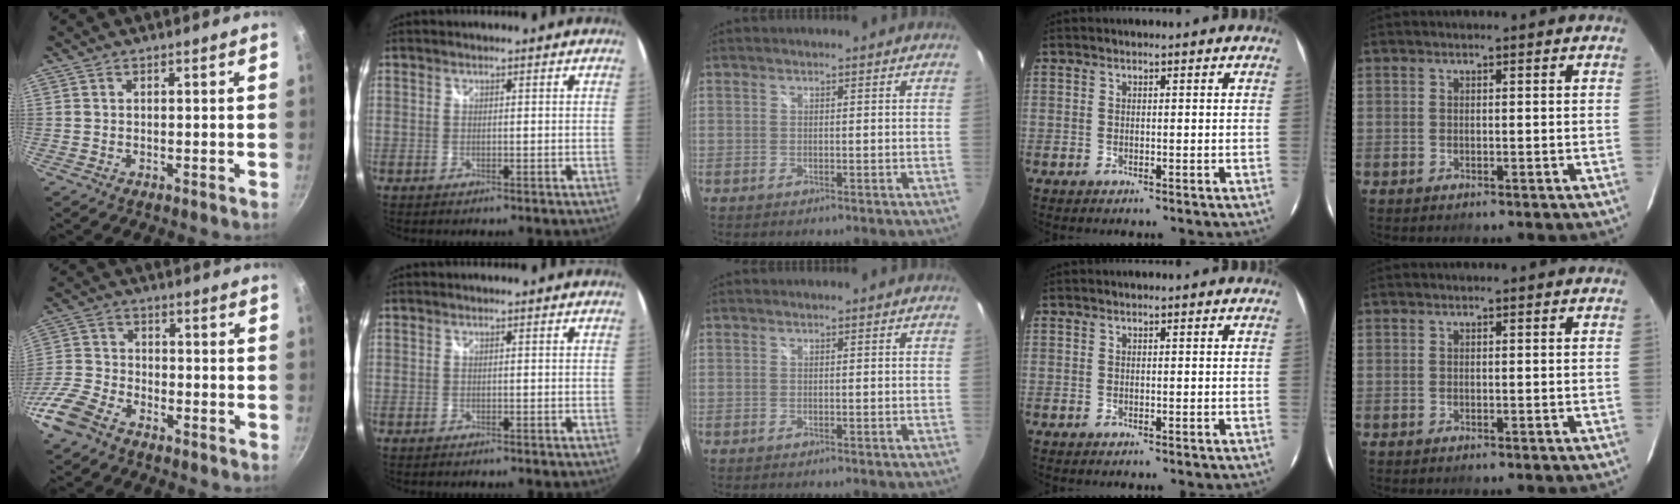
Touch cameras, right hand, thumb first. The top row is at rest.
{"thumb": {"total": 11.1, "force": [-6.8, 6.3, 6.1], "torque": [-0.124, 0.034, -0.147]}}